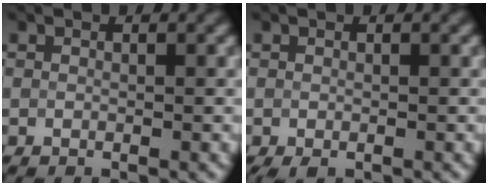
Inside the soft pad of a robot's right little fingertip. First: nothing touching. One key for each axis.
{"total": 0.7, "fx": -0.4, "fy": 0.1, "fz": 0.6, "tx": -0.012, "ty": -0.005, "tz": -0.004}